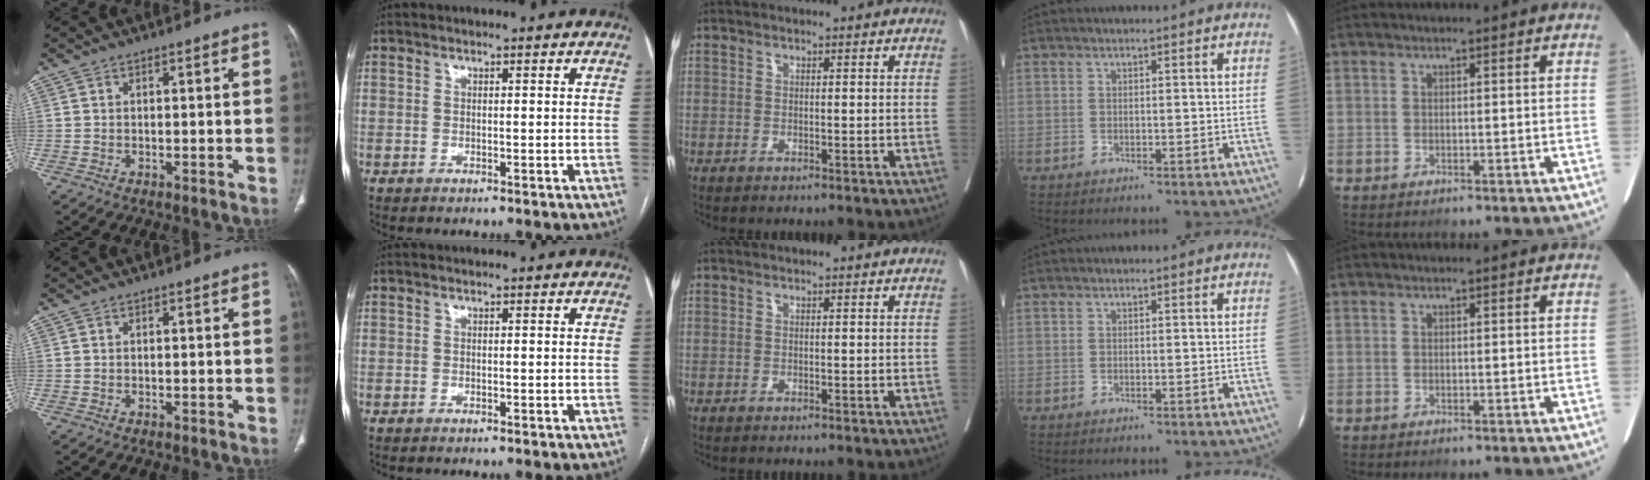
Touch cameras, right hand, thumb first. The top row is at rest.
{}